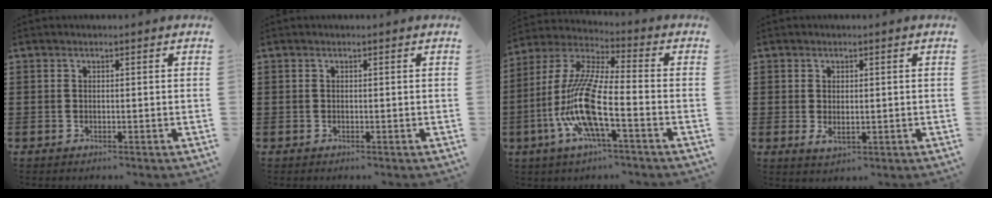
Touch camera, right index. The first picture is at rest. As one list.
[{"total": 0.0}, {"total": 13.4, "force": [-4.9, 2.8, 12.1], "torque": [-0.274, -0.020, -0.103]}, {"total": 1.6, "force": [0.1, 0.9, 1.4], "torque": [-0.027, 0.003, 0.002]}]